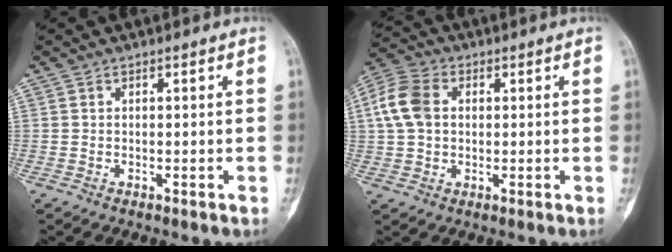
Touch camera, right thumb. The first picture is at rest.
{"total": 9.2, "force": [1.4, 6.7, 6.1], "torque": [-0.123, 0.021, 0.022]}